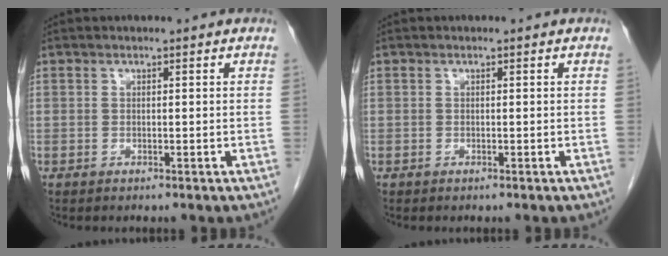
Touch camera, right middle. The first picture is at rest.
{"total": 0.0}